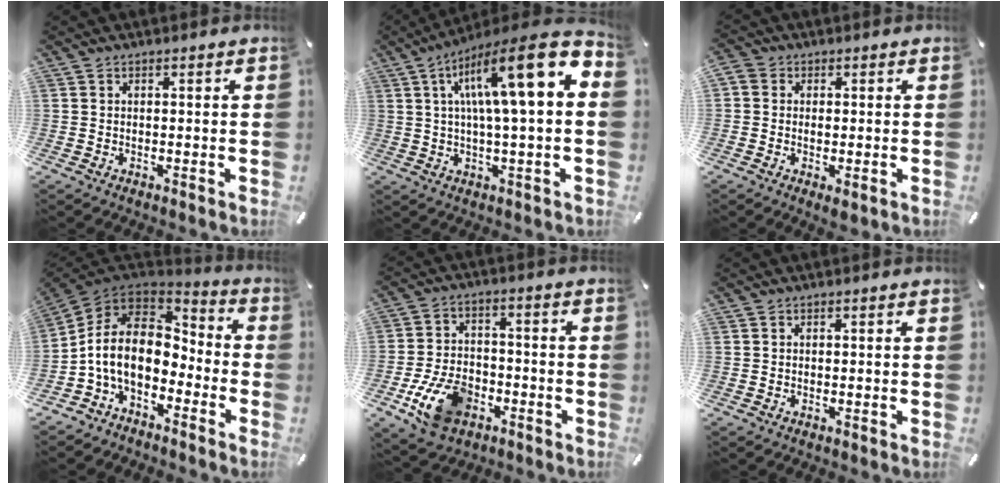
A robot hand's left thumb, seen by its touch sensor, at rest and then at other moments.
{"total": 19.3, "force": [6.6, 3.7, 17.8], "torque": [-0.283, -0.042, 0.093]}
{"total": 2.4, "force": [-0.3, 2.0, 1.4], "torque": [-0.027, 0.006, -0.007]}
{"total": 12.8, "force": [-2.7, 9.0, 8.7], "torque": [-0.196, 0.010, -0.054]}
{"total": 12.4, "force": [-5.5, 8.2, 7.6], "torque": [-0.152, 0.024, -0.098]}
{"total": 0.0}